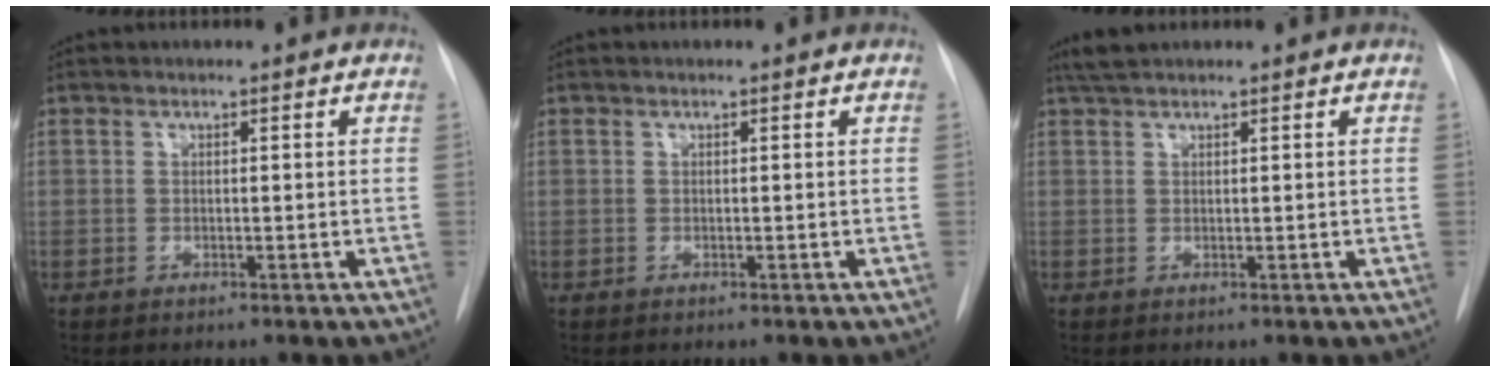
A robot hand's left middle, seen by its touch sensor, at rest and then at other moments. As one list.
[{"total": 0.0}, {"total": 2.4, "force": [2.1, 0.4, 1.1], "torque": [-0.026, 0.017, 0.041]}]